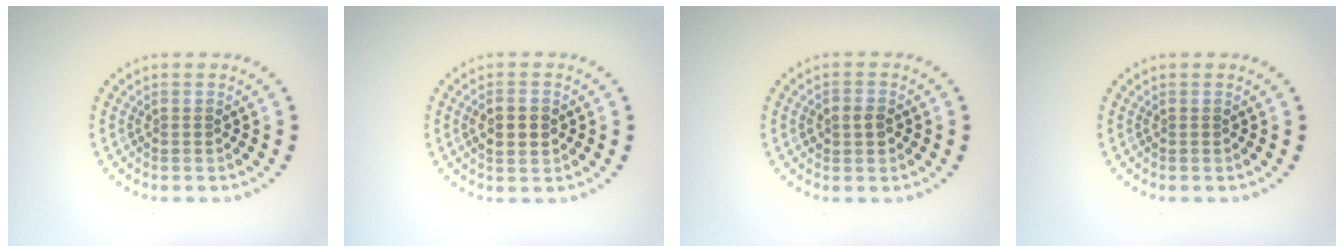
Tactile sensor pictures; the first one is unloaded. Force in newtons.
{"total": 2.5, "press": 2.4, "slide": 0.2}
{"total": 1.8, "press": 1.8, "slide": 0.1}
{"total": 0.0}